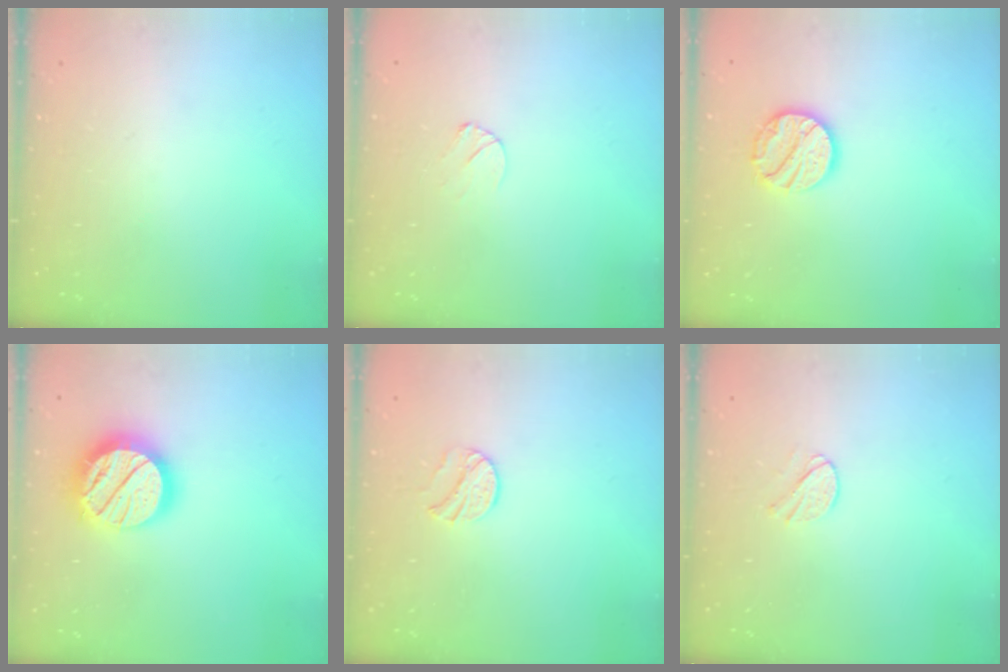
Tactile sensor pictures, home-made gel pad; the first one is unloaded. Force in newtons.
{"total": 4.7, "press": 4.7, "slide": 0.3}
{"total": 13.2, "press": 13.1, "slide": 1.0}
{"total": 22.2, "press": 22.1, "slide": 2.0}
{"total": 8.6, "press": 8.6, "slide": 0.4}
{"total": 4.7, "press": 4.6, "slide": 0.5}